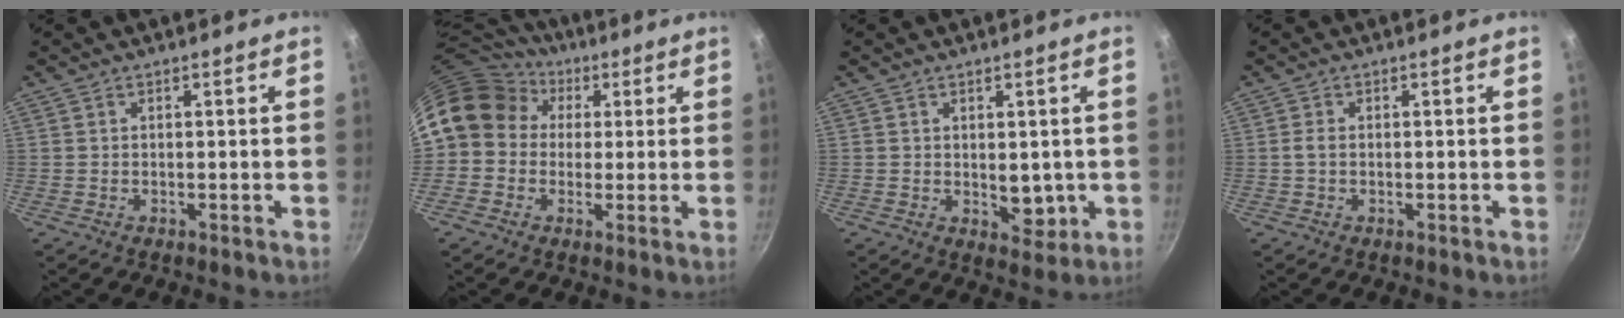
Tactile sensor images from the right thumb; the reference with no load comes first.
{"total": 14.8, "force": [2.8, 12.8, 6.9], "torque": [-0.110, 0.033, 0.033]}
{"total": 4.4, "force": [0.2, 2.9, 3.4], "torque": [-0.029, -0.010, 0.009]}
{"total": 1.2, "force": [-0.1, 0.7, 1.0], "torque": [-0.023, 0.004, -0.005]}